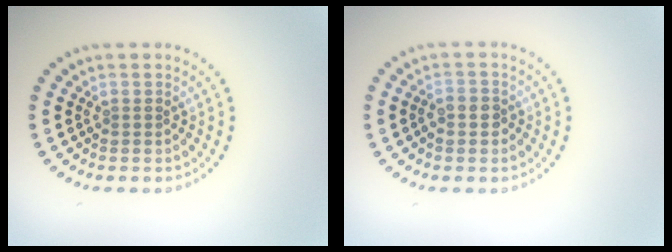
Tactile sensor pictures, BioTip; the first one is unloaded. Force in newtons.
{"total": 1.9, "press": 1.8, "slide": 0.6}